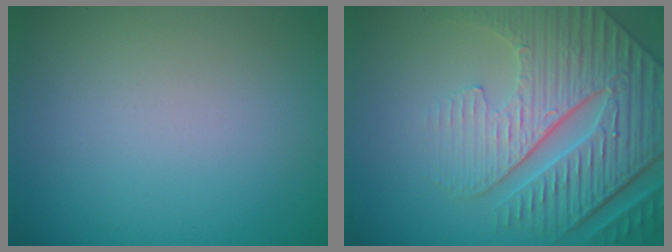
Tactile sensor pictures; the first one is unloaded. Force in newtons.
{"total": 8.0, "press": 6.2, "slide": 5.1}